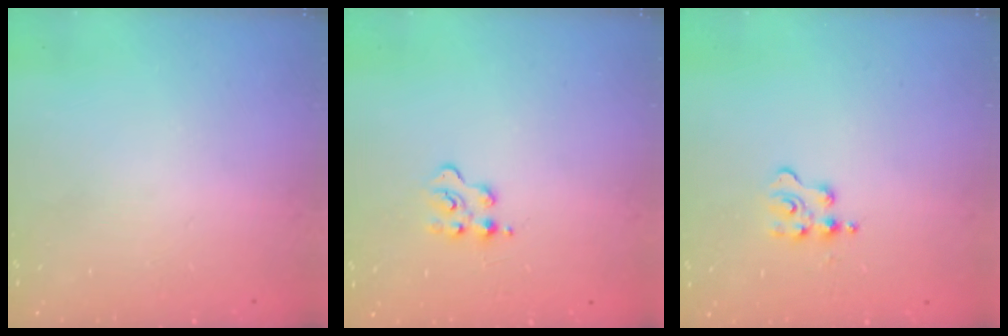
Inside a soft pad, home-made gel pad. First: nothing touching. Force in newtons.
{"total": 3.1, "press": 3.1, "slide": 0.3}
{"total": 3.7, "press": 3.7, "slide": 0.5}